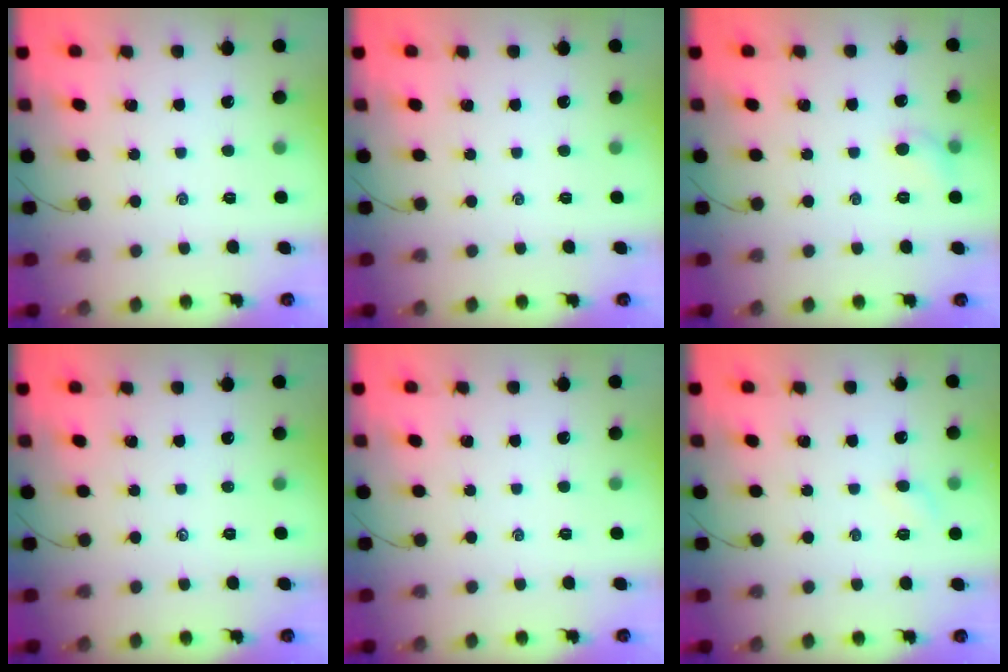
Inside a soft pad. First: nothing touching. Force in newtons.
{"total": 0.0}
{"total": 4.8, "press": 4.6, "slide": 1.2}
{"total": 0.0}
{"total": 0.0}
{"total": 4.8, "press": 4.6, "slide": 1.3}